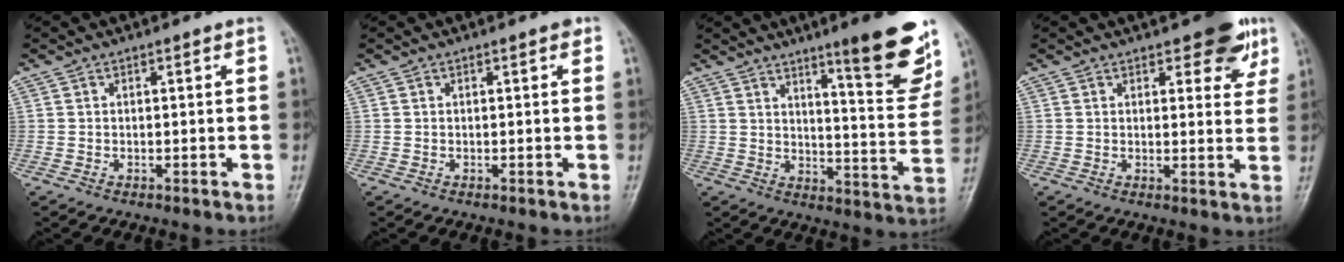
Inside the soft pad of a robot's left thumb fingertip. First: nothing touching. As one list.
[{"total": 0.9, "force": [0.3, 0.4, 0.7], "torque": [-0.006, 0.001, 0.002]}, {"total": 15.7, "force": [9.9, 2.5, 11.9], "torque": [-0.128, -0.070, 0.145]}, {"total": 7.9, "force": [4.6, 3.4, 5.4], "torque": [-0.037, -0.018, 0.054]}]